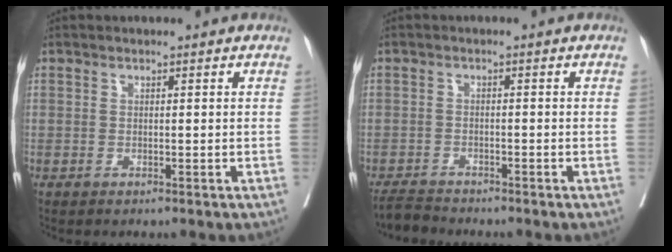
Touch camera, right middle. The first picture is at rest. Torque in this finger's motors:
{"motor_torque": [0.38, -0.43, 0.06, 0.03]}